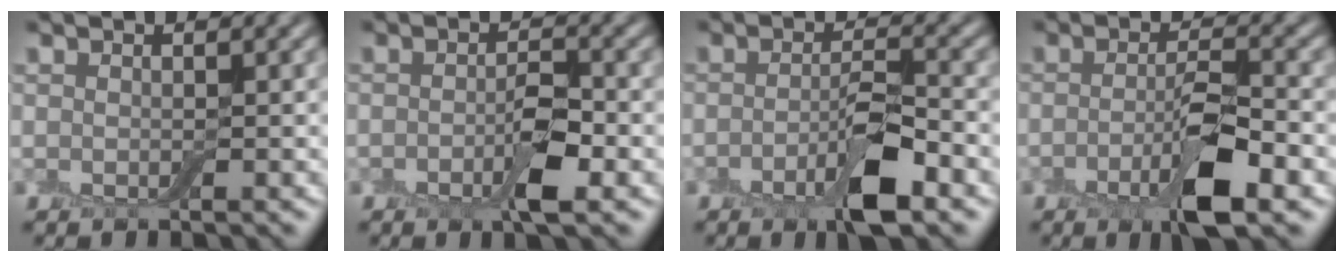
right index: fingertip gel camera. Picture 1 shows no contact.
{"total": 3.2, "force": [-1.1, 0.9, 2.8], "torque": [-0.049, -0.001, -0.023]}
{"total": 4.8, "force": [-2.2, 1.2, 4.1], "torque": [-0.072, 0.001, -0.044]}
{"total": 5.5, "force": [-2.2, 1.3, 4.9], "torque": [-0.087, 0.000, -0.043]}